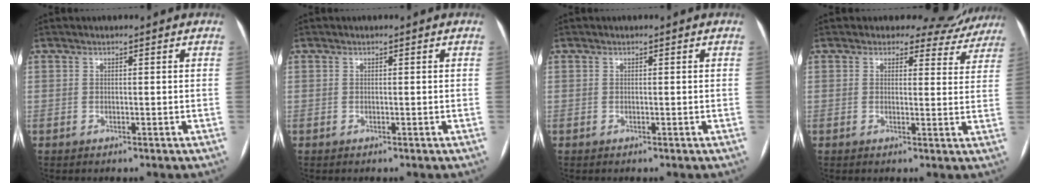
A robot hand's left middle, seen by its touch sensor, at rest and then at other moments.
{"total": 0.0}
{"total": 0.0}
{"total": 7.7, "force": [7.0, 3.2, -0.1], "torque": [0.031, -0.011, 0.052]}